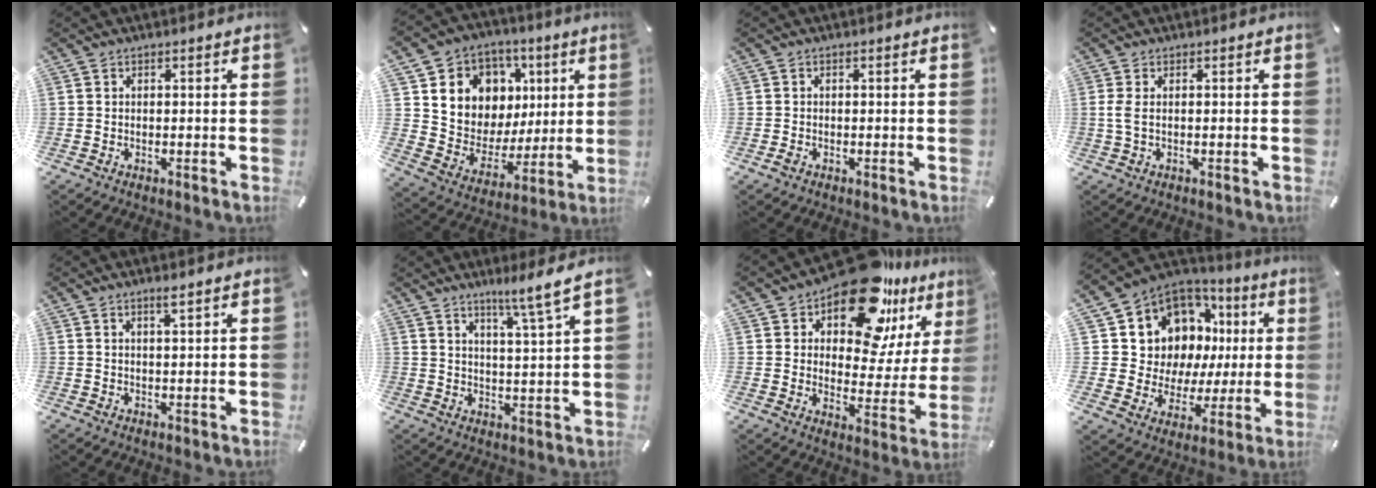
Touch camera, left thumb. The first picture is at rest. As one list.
[{"total": 10.7, "force": [2.8, 10.2, 1.2], "torque": [-0.028, -0.036, 0.066]}, {"total": 0.8, "force": [-0.4, 0.6, 0.2], "torque": [-0.003, 0.001, -0.010]}, {"total": 2.4, "force": [0.1, 0.8, 2.2], "torque": [-0.051, -0.001, -0.001]}, {"total": 2.0, "force": [1.5, 0.1, 1.3], "torque": [-0.028, -0.002, 0.026]}, {"total": 7.6, "force": [6.3, -0.4, 4.2], "torque": [-0.074, -0.040, 0.105]}, {"total": 19.3, "force": [14.5, 8.5, 9.5], "torque": [-0.146, -0.112, 0.248]}, {"total": 11.4, "force": [6.1, 9.1, 2.9], "torque": [-0.065, -0.077, 0.127]}]